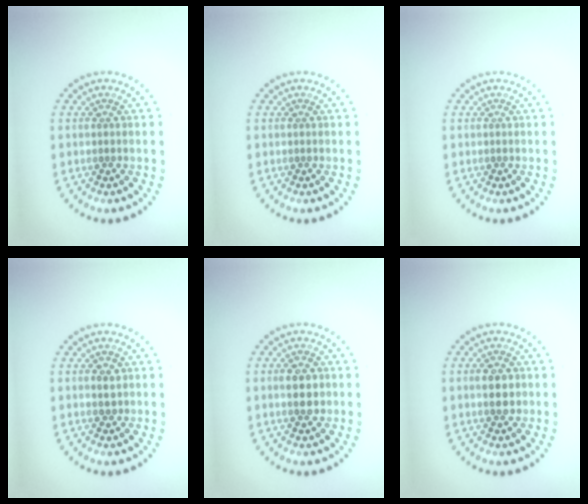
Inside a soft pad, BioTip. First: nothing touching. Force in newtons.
{"total": 0.0}
{"total": 0.0}
{"total": 1.2, "press": 1.1, "slide": 0.5}
{"total": 2.8, "press": 2.8, "slide": 0.0}
{"total": 2.8, "press": 2.8, "slide": 0.0}